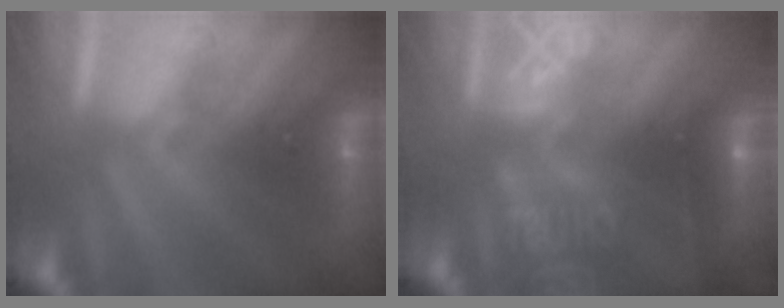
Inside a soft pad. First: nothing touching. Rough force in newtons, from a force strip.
{"total": 7.2}